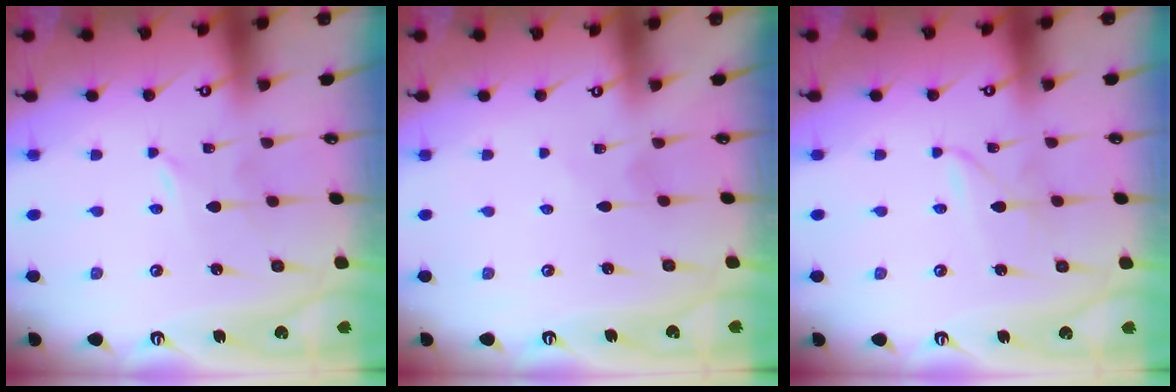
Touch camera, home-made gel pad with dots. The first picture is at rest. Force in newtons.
{"total": 1.6, "press": 1.6, "slide": 0.2}
{"total": 1.9, "press": 1.8, "slide": 0.3}